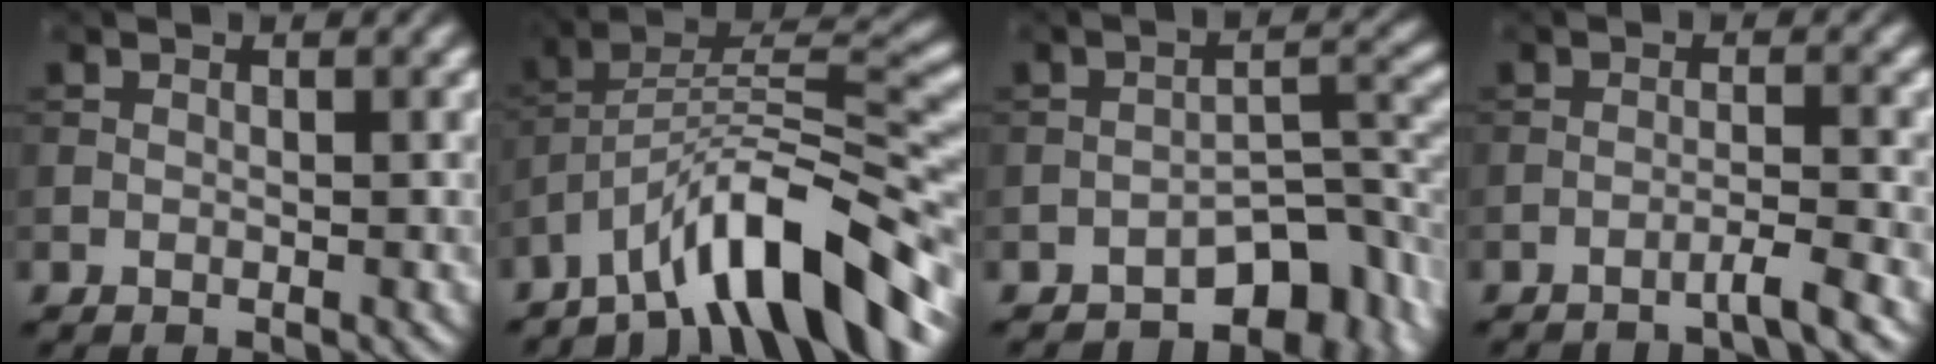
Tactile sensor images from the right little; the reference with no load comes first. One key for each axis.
{"total": 10.5, "fx": -7.5, "fy": 2.2, "fz": 7.0, "tx": -0.096, "ty": 0.020, "tz": -0.134}
{"total": 7.3, "fx": -4.7, "fy": 3.2, "fz": 4.5, "tx": -0.040, "ty": 0.006, "tz": -0.074}
{"total": 2.3, "fx": -1.7, "fy": 0.1, "fz": 1.6, "tx": -0.013, "ty": 0.008, "tz": -0.042}